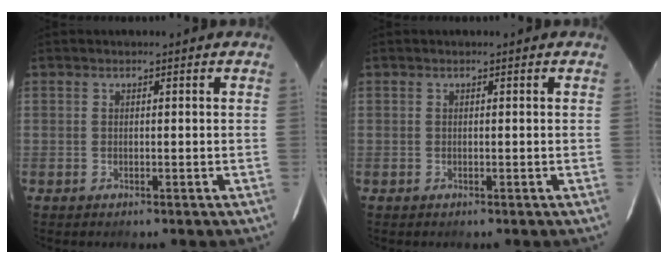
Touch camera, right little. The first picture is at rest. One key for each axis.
{"total": 0.0}